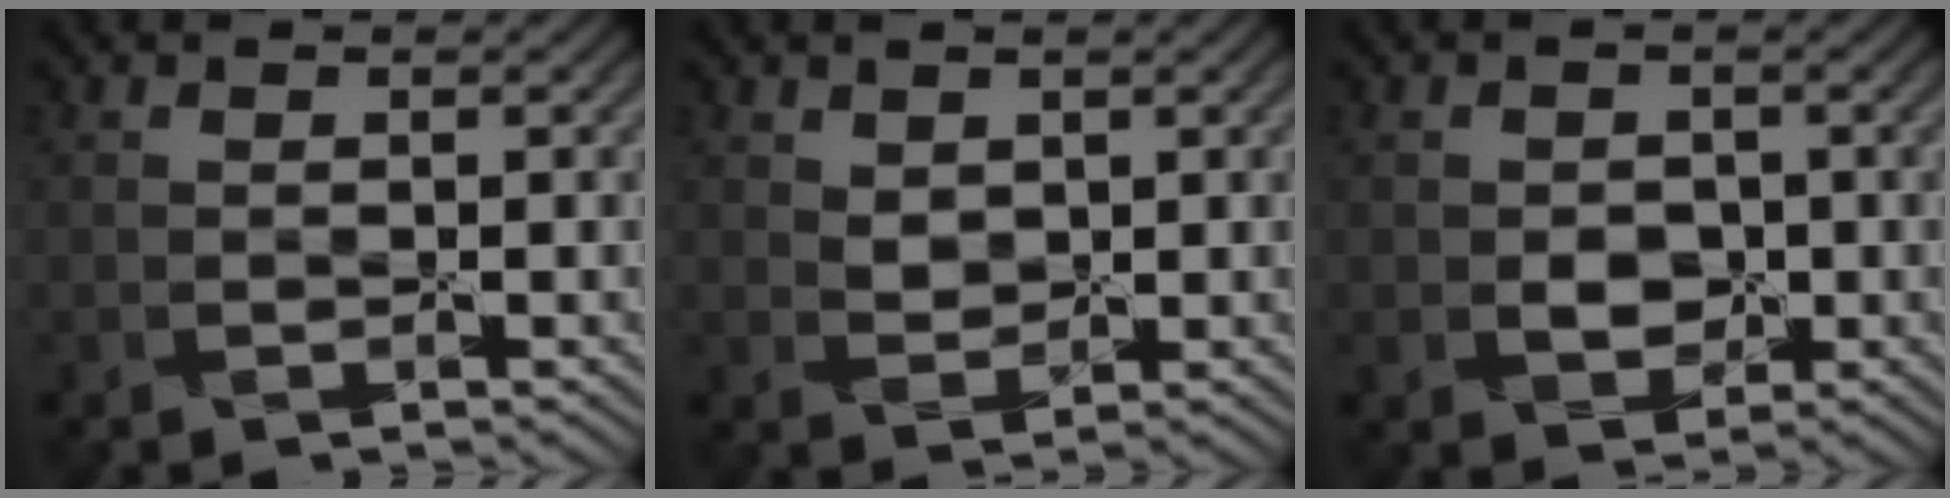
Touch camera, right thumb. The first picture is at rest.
{"total": 2.0, "force": [1.1, 1.4, 0.9], "torque": [-0.025, -0.003, 0.025]}
{"total": 2.9, "force": [-0.4, 2.4, 1.6], "torque": [-0.035, -0.008, -0.010]}